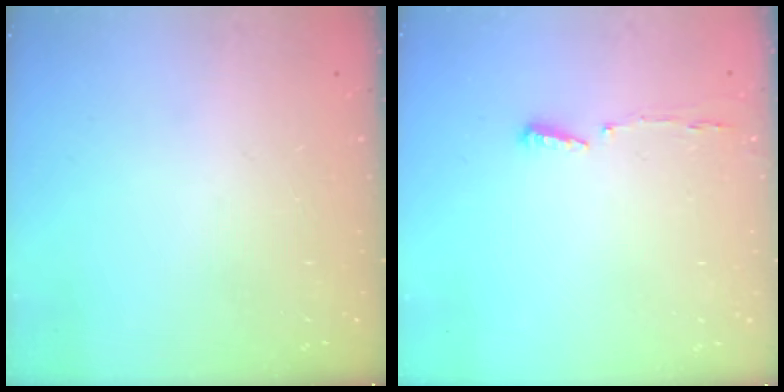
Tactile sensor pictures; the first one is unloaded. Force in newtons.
{"total": 3.4, "press": 3.3, "slide": 0.9}